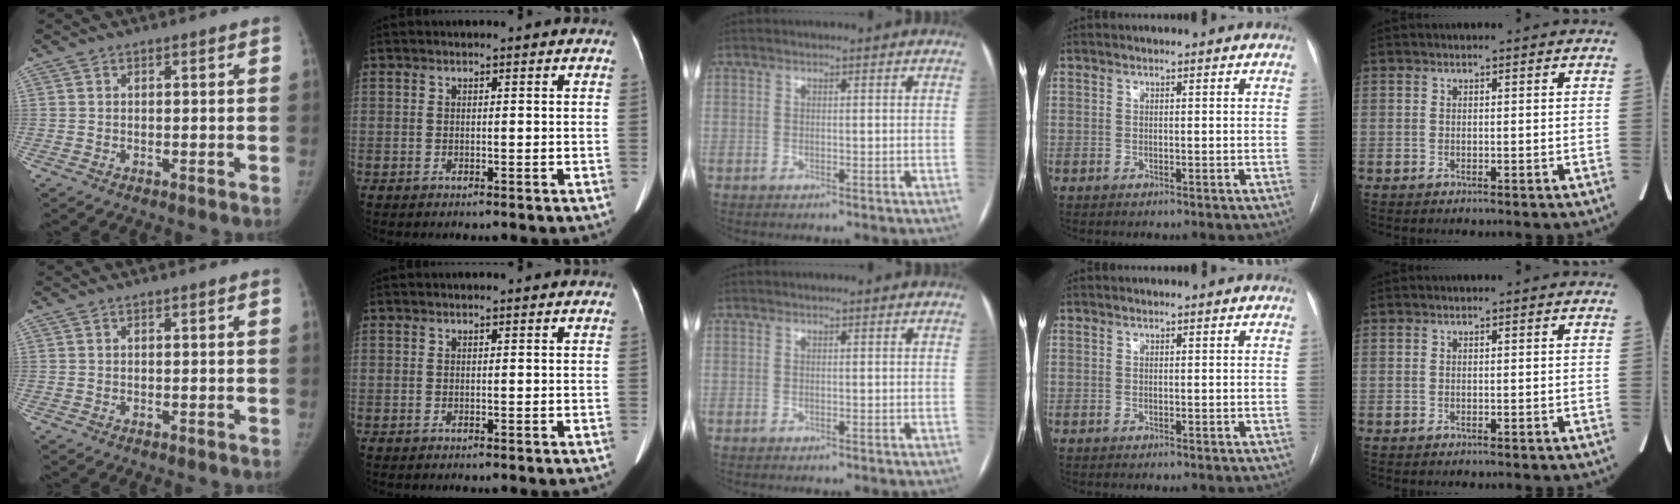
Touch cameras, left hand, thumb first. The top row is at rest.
{}